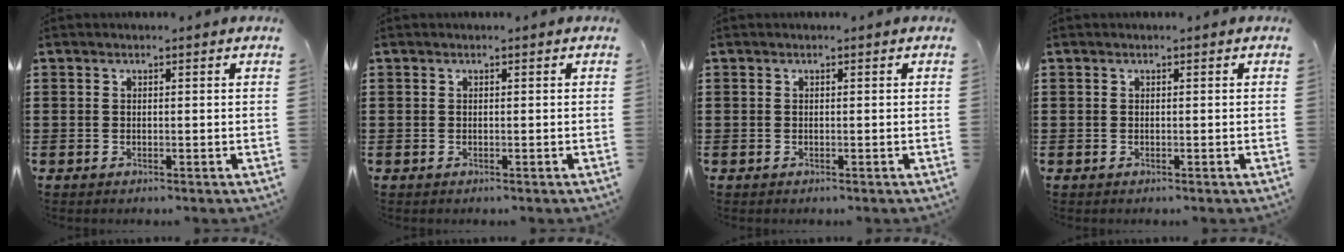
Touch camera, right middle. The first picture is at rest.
{"total": 0.0}
{"total": 0.0}
{"total": 0.0}